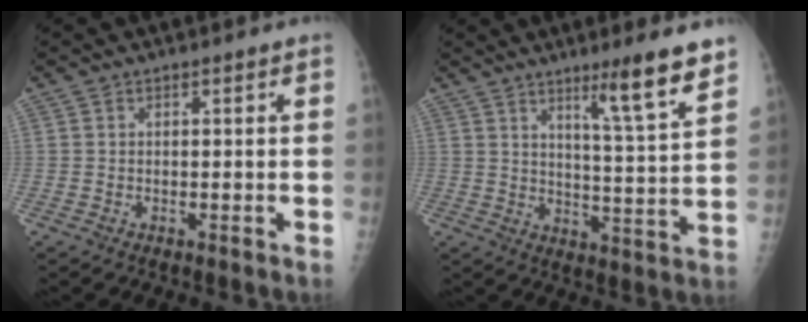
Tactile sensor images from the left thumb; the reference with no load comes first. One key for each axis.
{"total": 11.0, "fx": 7.5, "fy": 0.3, "fz": 8.0, "tx": -0.109, "ty": -0.055, "tz": 0.114}